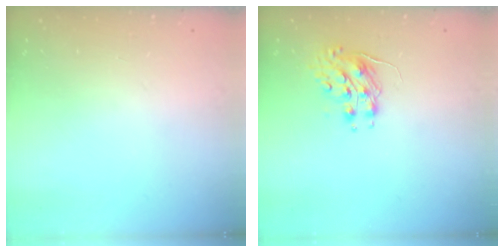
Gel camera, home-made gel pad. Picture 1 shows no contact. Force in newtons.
{"total": 8.5, "press": 8.4, "slide": 0.6}